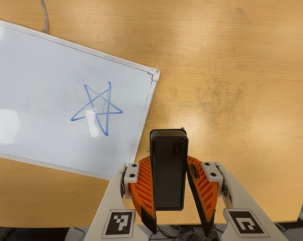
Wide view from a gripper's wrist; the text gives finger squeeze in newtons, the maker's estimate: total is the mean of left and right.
{"total": 4.9, "left": 4.3, "right": 5.4}